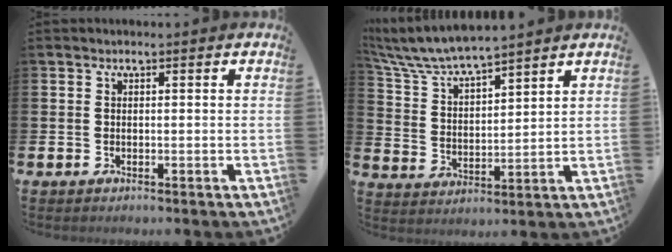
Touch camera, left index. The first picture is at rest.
{"total": 6.6, "force": [6.4, 0.5, 1.6], "torque": [-0.060, -0.039, 0.112]}